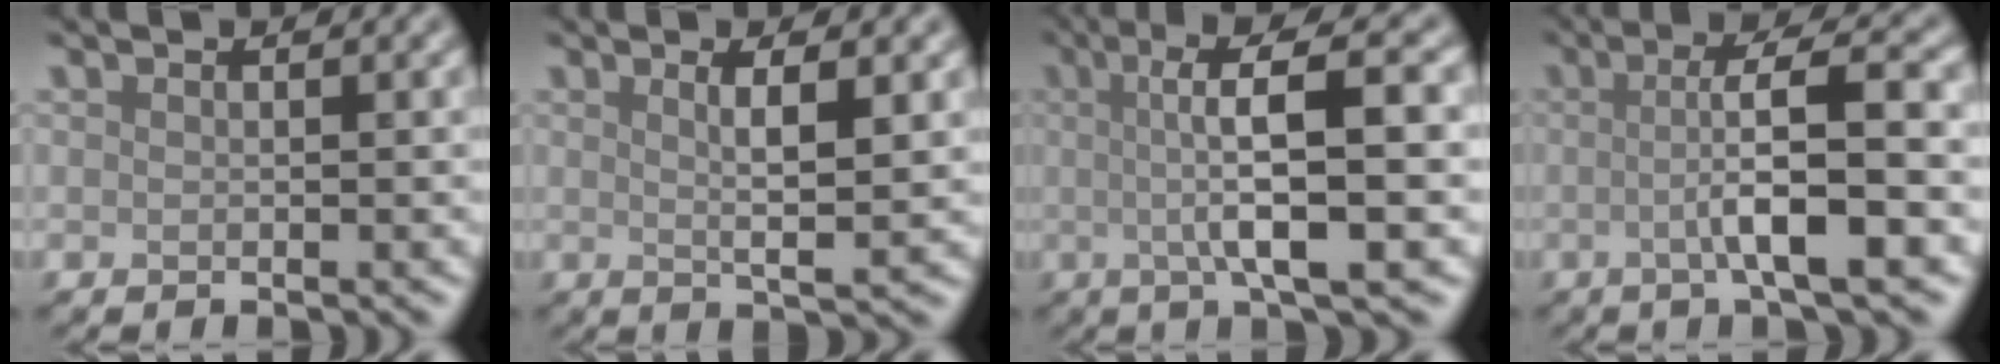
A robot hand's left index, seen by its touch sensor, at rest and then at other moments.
{"total": 3.7, "force": [0.7, 0.8, 3.6], "torque": [-0.059, -0.004, 0.014]}
{"total": 8.6, "force": [0.5, 1.9, 8.3], "torque": [-0.122, 0.012, 0.004]}
{"total": 6.8, "force": [-0.9, 1.3, 6.6], "torque": [-0.098, 0.006, -0.017]}